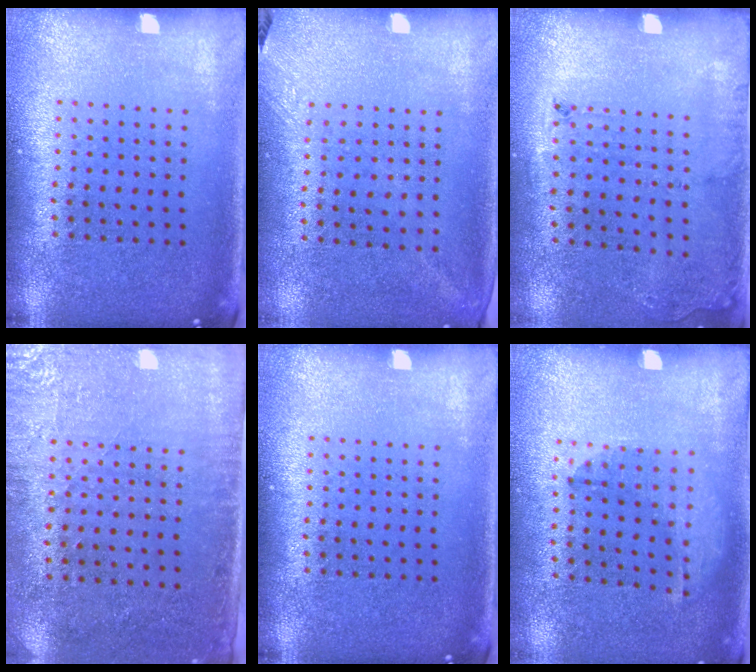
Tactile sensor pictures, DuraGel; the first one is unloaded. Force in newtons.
{"total": 1.2, "press": 0.9, "slide": 0.7}
{"total": 1.8, "press": 1.2, "slide": 1.3}
{"total": 2.8, "press": 2.3, "slide": 1.6}
{"total": 0.0}
{"total": 1.4, "press": 0.9, "slide": 1.1}